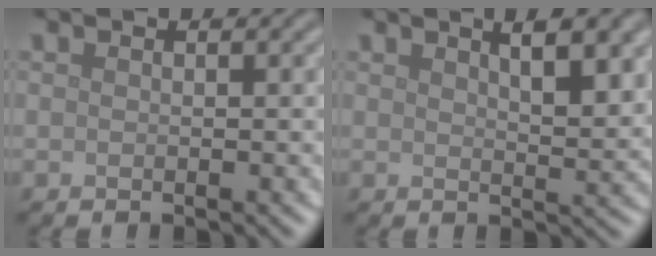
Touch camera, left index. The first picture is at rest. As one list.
[{"total": 4.5, "force": [2.3, 1.4, 3.5], "torque": [-0.041, 0.003, 0.034]}]